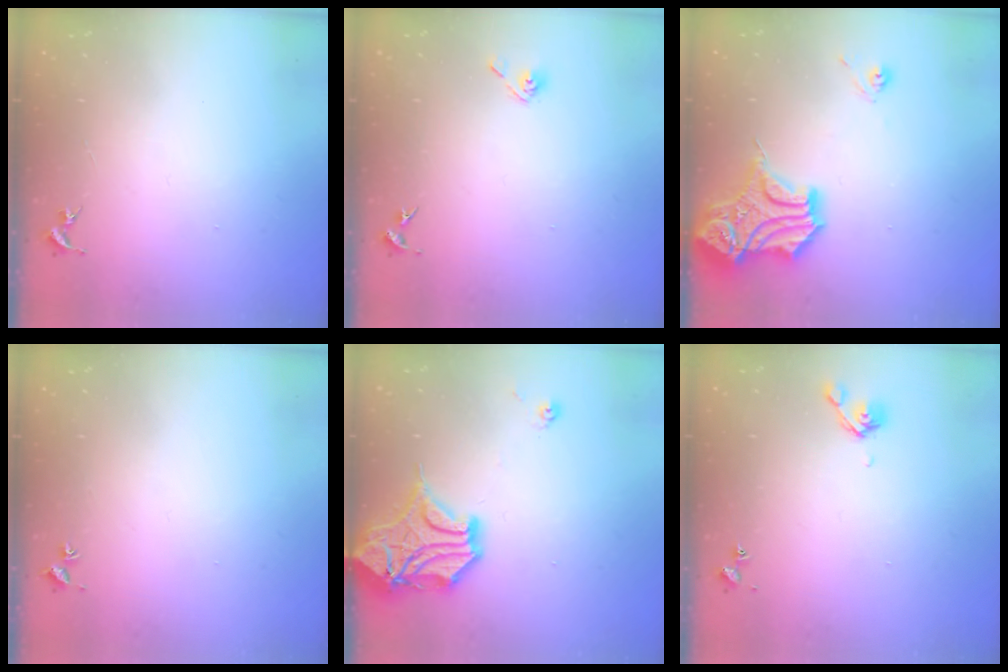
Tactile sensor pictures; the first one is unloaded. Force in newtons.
{"total": 4.4, "press": 3.9, "slide": 2.0}
{"total": 17.7, "press": 17.5, "slide": 2.7}
{"total": 1.7, "press": 1.7, "slide": 0.2}
{"total": 16.4, "press": 16.2, "slide": 2.5}
{"total": 5.2, "press": 5.1, "slide": 1.0}